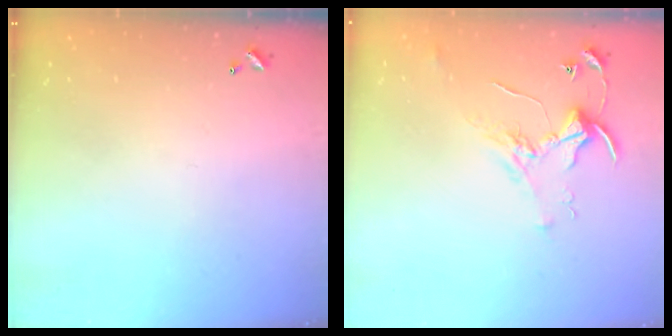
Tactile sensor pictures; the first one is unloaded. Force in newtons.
{"total": 2.1, "press": 2.1, "slide": 0.1}